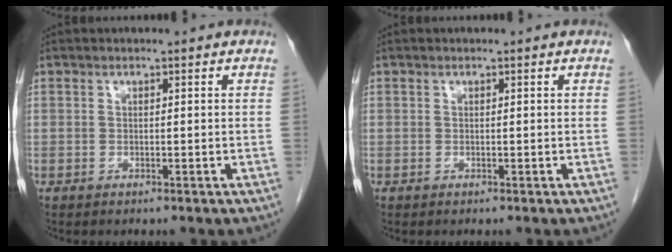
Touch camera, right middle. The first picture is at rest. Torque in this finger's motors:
{"motor_torque": [0.54, -0.67, -0.01, 0.01]}